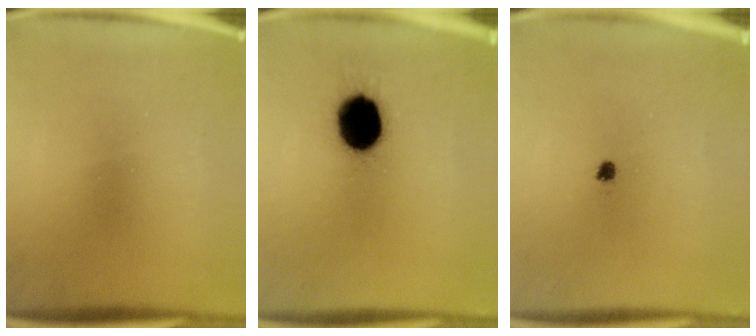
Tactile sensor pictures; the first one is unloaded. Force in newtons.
{"total": 14.7}
{"total": 1.3}